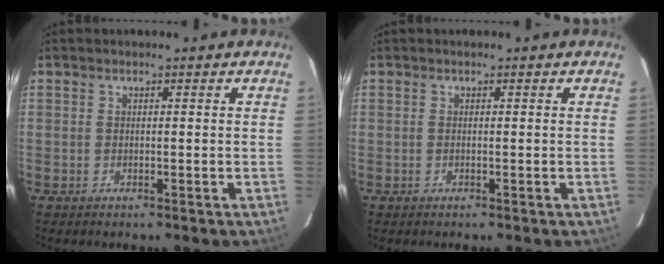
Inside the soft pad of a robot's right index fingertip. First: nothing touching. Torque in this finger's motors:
{"motor_torque": [0.10, 0.08, -0.01, 0.01]}